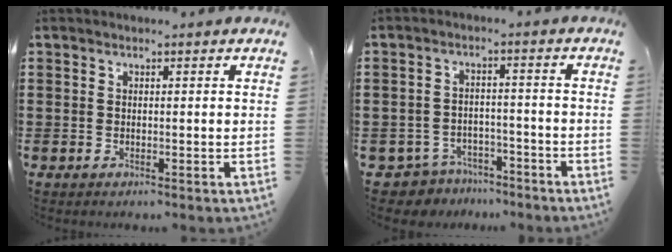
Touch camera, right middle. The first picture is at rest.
{"total": 4.3, "force": [-4.1, 1.2, 0.0], "torque": [-0.023, 0.002, -0.093]}